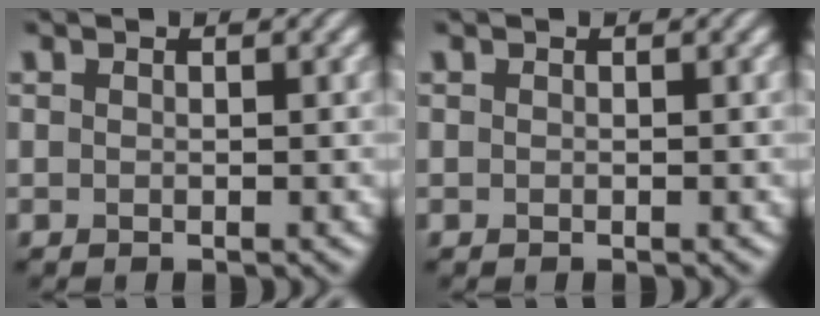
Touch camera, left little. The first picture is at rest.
{"total": 0.0}